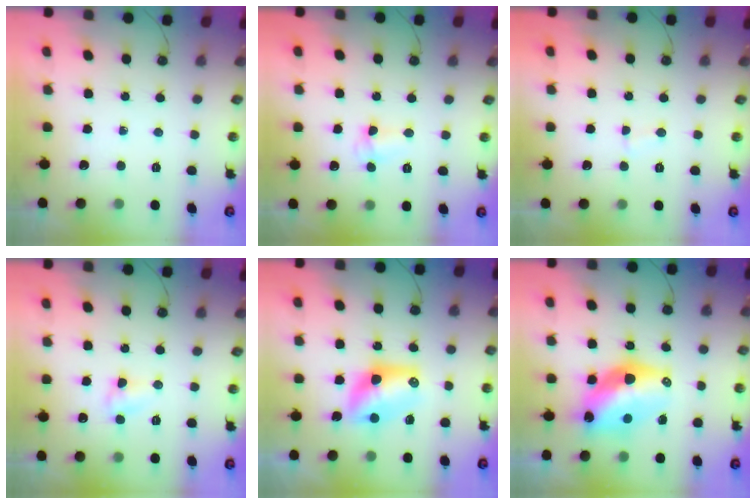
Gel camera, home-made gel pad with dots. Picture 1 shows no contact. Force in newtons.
{"total": 3.8, "press": 3.8, "slide": 0.7}
{"total": 2.0, "press": 2.0, "slide": 0.2}
{"total": 3.7, "press": 3.7, "slide": 0.3}
{"total": 8.9, "press": 8.7, "slide": 1.7}
{"total": 13.1, "press": 13.1, "slide": 0.9}